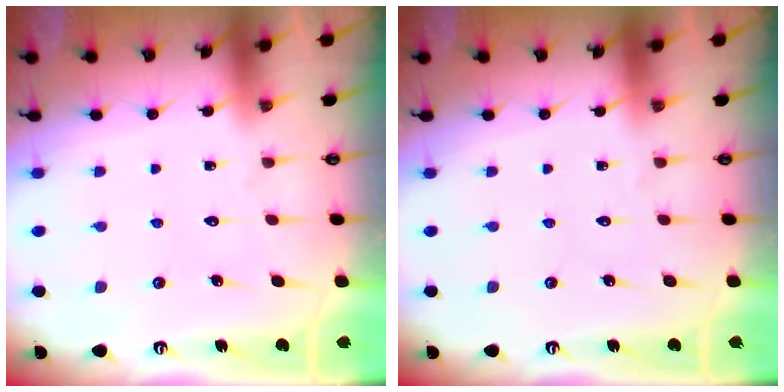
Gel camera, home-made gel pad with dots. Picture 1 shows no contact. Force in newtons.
{"total": 0.0}